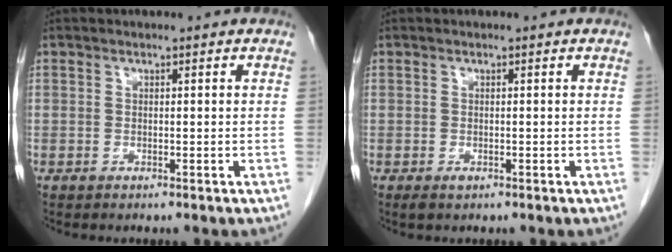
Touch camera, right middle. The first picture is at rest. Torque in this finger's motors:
{"motor_torque": [0.28, -0.02, 0.00, 0.00]}